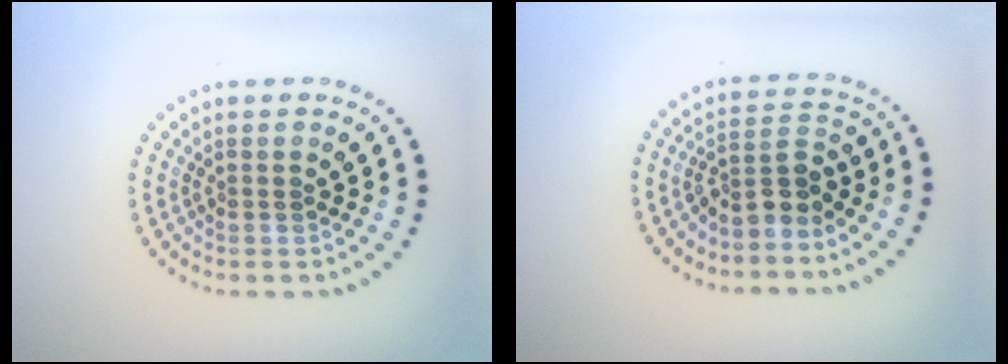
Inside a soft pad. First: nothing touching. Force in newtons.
{"total": 2.8, "press": 2.1, "slide": 1.8}